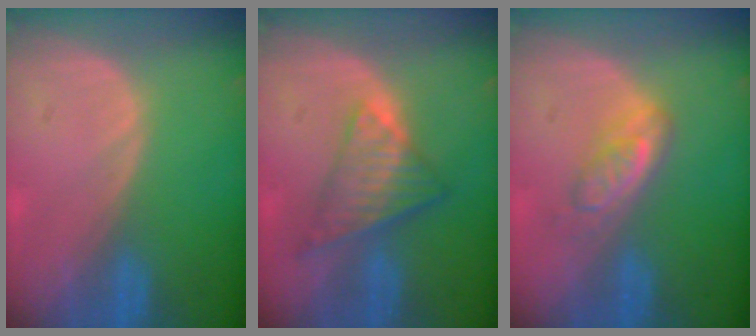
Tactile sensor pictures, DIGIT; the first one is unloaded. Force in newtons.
{"total": 7.6, "press": 6.4, "slide": 4.2}
{"total": 4.6, "press": 4.4, "slide": 1.3}